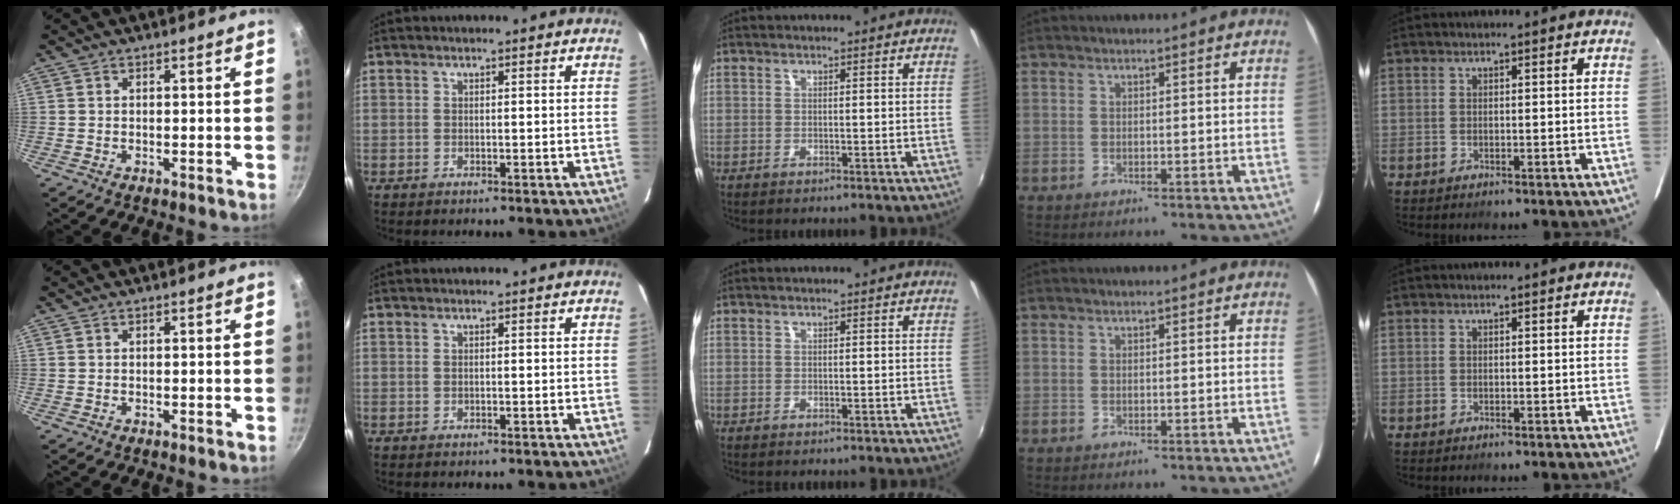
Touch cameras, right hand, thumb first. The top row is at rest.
{}